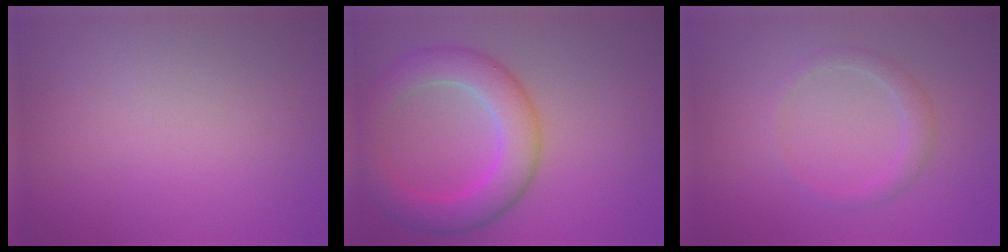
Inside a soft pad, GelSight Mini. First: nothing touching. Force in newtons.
{"total": 6.2, "press": 6.1, "slide": 0.1}
{"total": 1.7, "press": 1.7, "slide": 0.2}